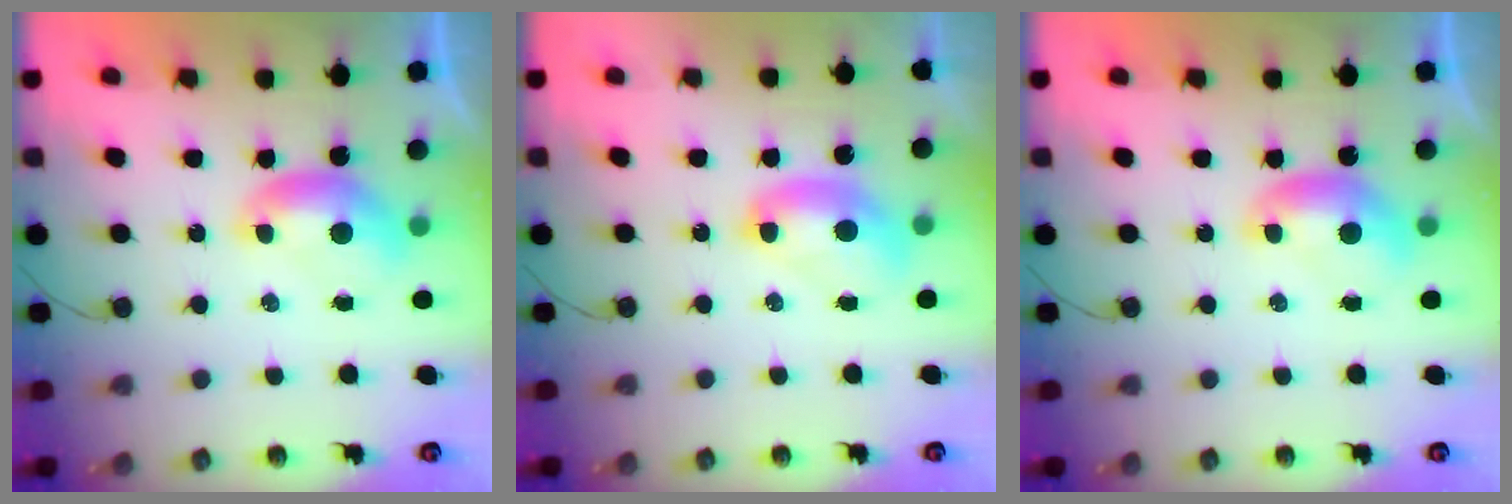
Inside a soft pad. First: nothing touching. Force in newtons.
{"total": 2.6, "press": 2.6, "slide": 0.1}
{"total": 0.0}